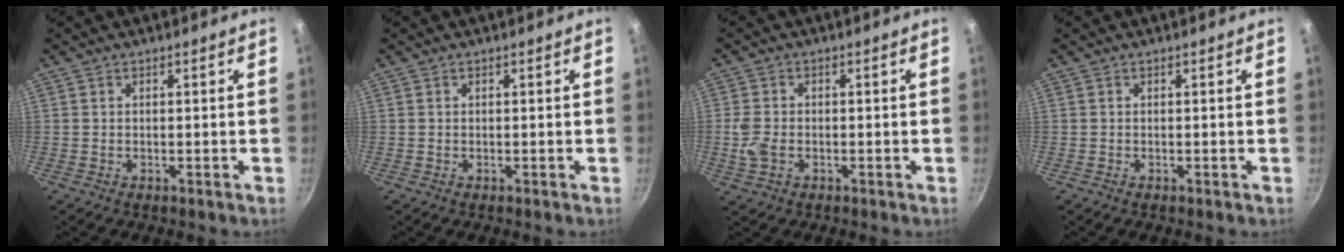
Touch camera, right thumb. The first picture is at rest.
{"total": 0.0}
{"total": 4.7, "force": [-1.0, 3.3, 3.2], "torque": [-0.069, 0.003, -0.021]}
{"total": 0.0}